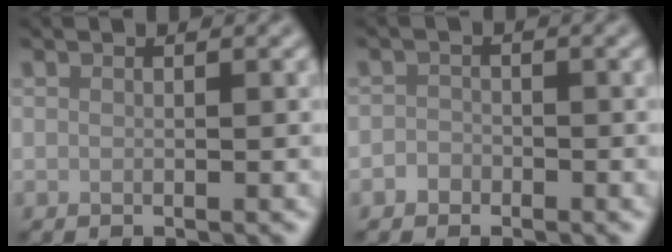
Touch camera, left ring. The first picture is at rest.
{"total": 1.2, "force": [-0.7, 0.9, 0.1], "torque": [0.003, 0.002, -0.015]}